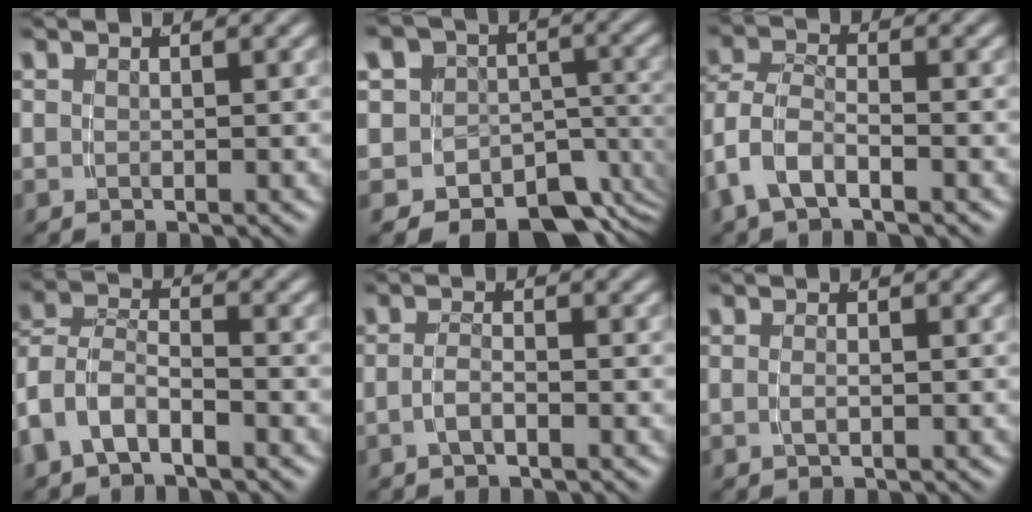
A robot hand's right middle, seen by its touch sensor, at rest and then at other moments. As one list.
[{"total": 18.3, "force": [-7.4, 15.3, 6.8], "torque": [-0.176, -0.080, -0.114]}, {"total": 4.0, "force": [-1.3, 2.8, 2.5], "torque": [-0.069, -0.021, -0.017]}, {"total": 6.4, "force": [-2.1, 5.3, 2.9], "torque": [-0.087, -0.023, -0.042]}, {"total": 1.6, "force": [-1.2, -0.1, 1.0], "torque": [-0.025, -0.008, -0.019]}, {"total": 0.8, "force": [-0.5, -0.4, 0.5], "torque": [-0.016, -0.008, -0.004]}]